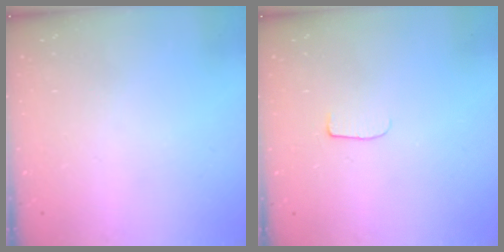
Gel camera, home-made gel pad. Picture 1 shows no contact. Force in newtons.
{"total": 5.3, "press": 5.3, "slide": 0.5}